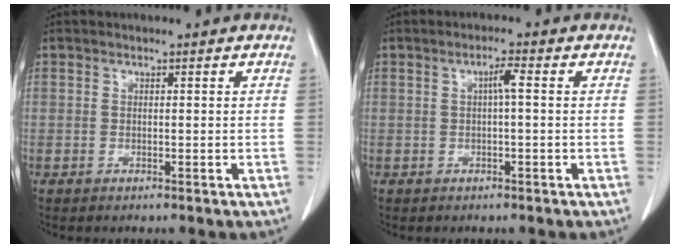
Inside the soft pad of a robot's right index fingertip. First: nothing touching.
{"total": 2.2, "force": [0.3, 0.2, 2.2], "torque": [-0.038, 0.006, 0.004]}